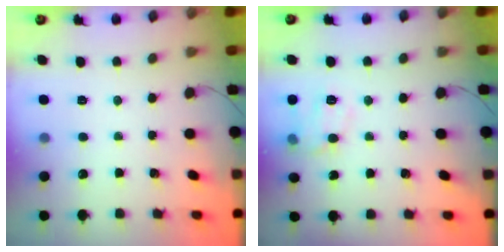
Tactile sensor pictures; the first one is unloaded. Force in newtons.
{"total": 10.0, "press": 9.9, "slide": 0.8}